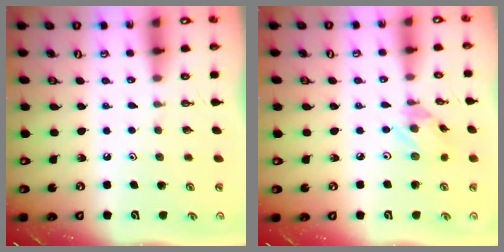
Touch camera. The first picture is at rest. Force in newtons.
{"total": 2.7, "press": 2.7, "slide": 0.1}